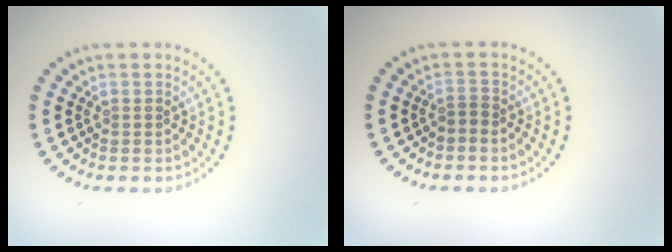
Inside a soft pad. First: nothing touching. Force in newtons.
{"total": 0.8, "press": 0.4, "slide": 0.7}